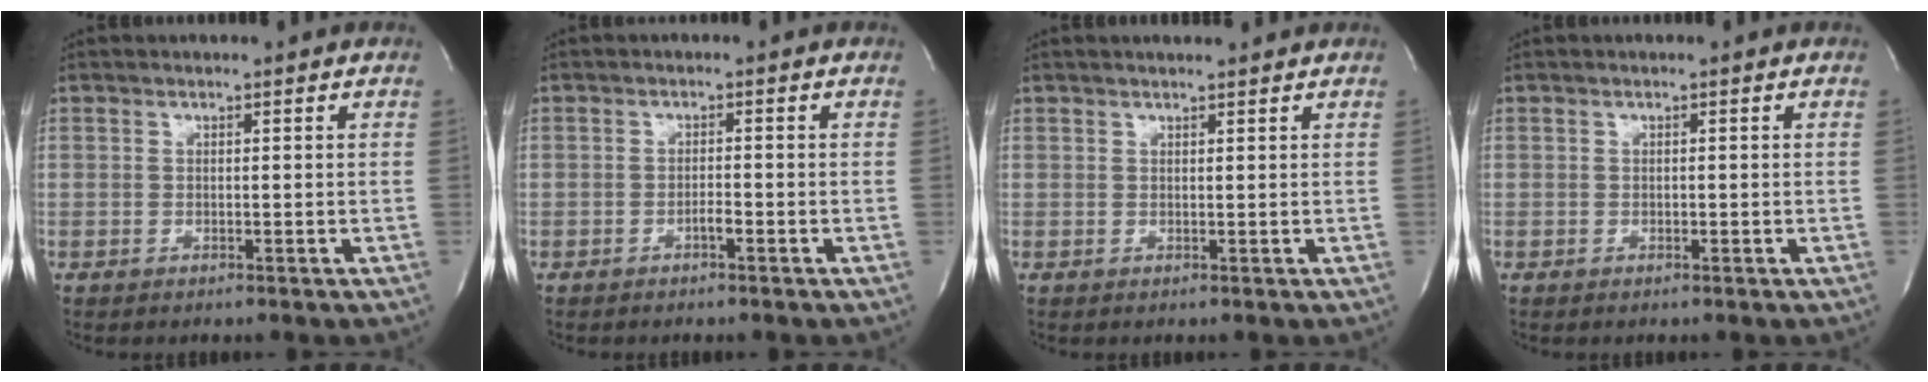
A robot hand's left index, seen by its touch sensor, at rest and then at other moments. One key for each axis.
{"total": 1.2, "fx": -0.9, "fy": 0.1, "fz": 0.8, "tx": -0.018, "ty": -0.002, "tz": -0.017}
{"total": 3.2, "fx": 2.9, "fy": 0.3, "fz": 1.5, "tx": -0.025, "ty": 0.014, "tz": 0.038}
{"total": 0.0}